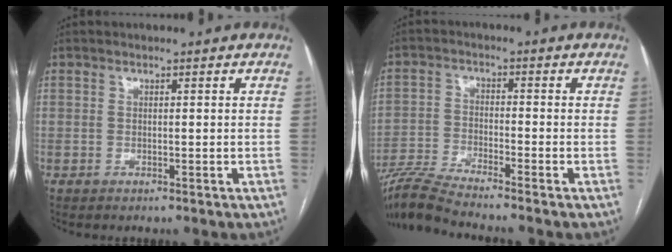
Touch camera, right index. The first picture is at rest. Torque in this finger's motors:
{"motor_torque": [-0.17, -0.51, 0.01, 0.03]}